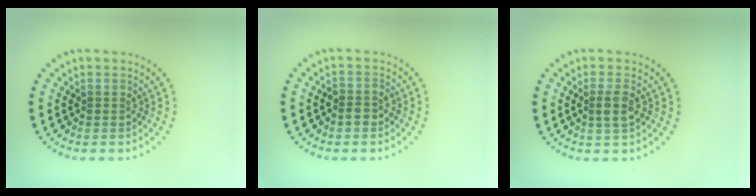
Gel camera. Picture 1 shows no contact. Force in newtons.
{"total": 1.4, "press": 1.3, "slide": 0.5}
{"total": 1.9, "press": 1.8, "slide": 0.7}